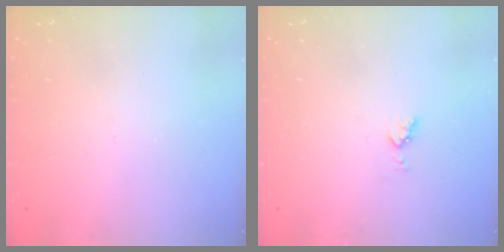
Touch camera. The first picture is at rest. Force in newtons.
{"total": 3.6, "press": 3.5, "slide": 0.9}